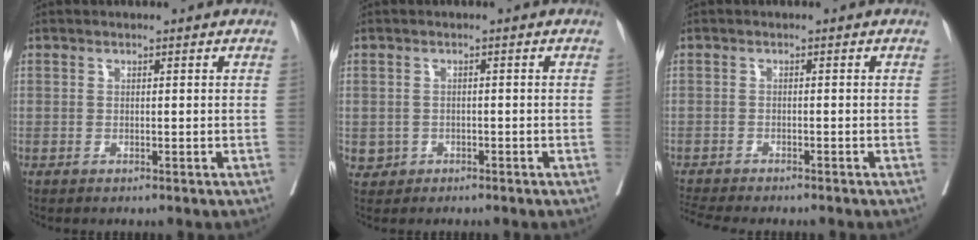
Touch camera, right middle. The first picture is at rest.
{"total": 1.8, "force": [-0.8, 1.6, 0.3], "torque": [-0.004, 0.007, -0.011]}
{"total": 8.0, "force": [-7.2, 1.0, 3.1], "torque": [-0.045, -0.006, -0.110]}